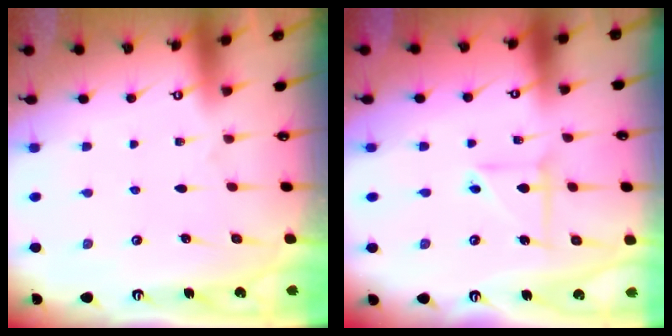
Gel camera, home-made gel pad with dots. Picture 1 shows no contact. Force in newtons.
{"total": 4.4, "press": 4.2, "slide": 1.4}